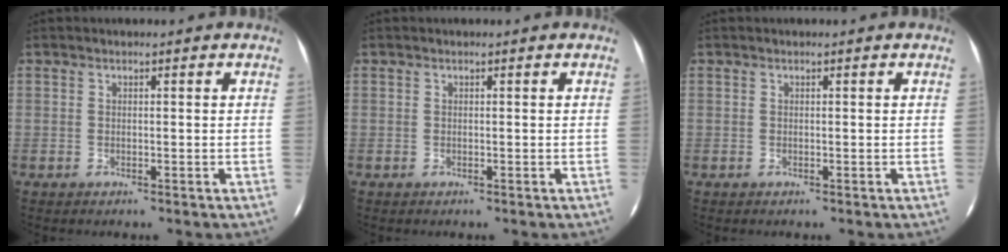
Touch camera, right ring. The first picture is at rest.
{"total": 0.0}
{"total": 0.0}